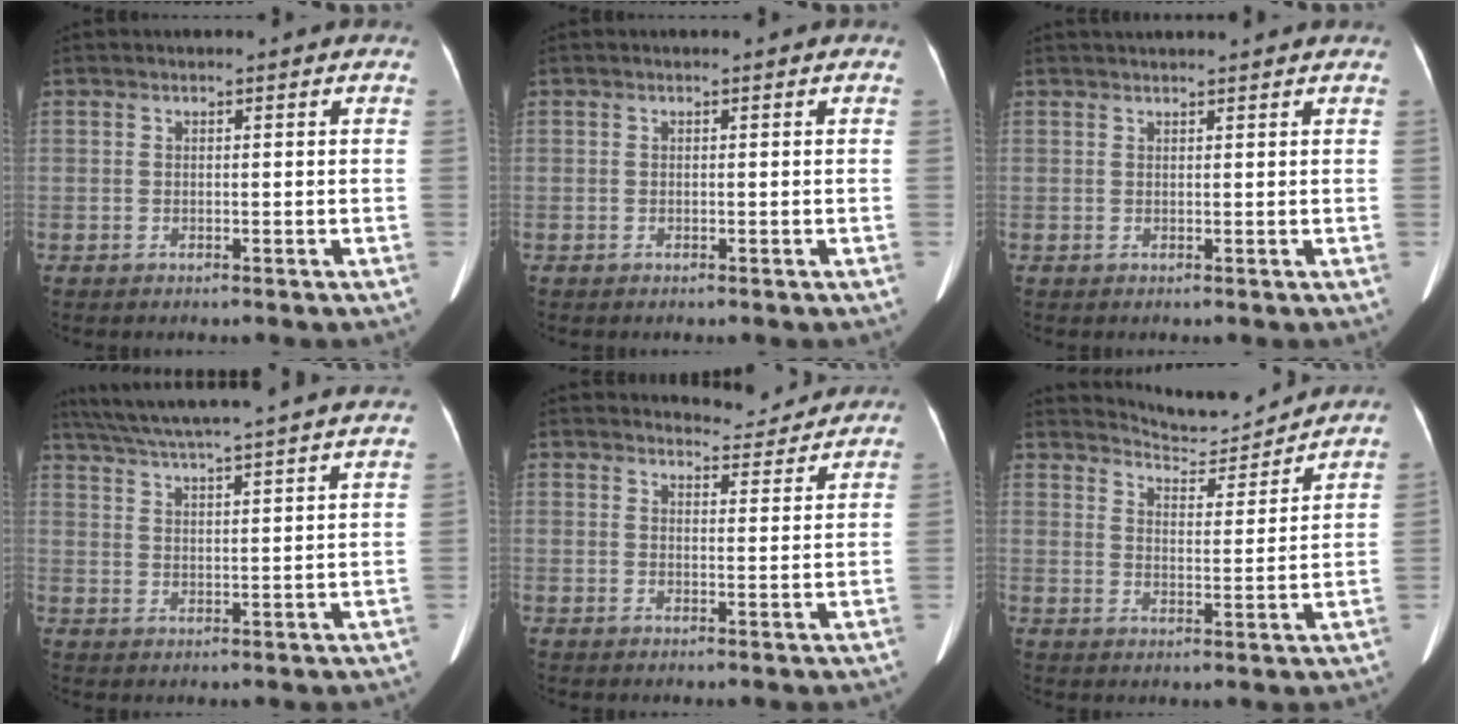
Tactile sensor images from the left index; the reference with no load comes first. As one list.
[{"total": 0.0}, {"total": 5.4, "force": [5.1, -0.1, 1.8], "torque": [-0.021, 0.030, 0.063]}, {"total": 23.3, "force": [20.9, -0.2, 10.4], "torque": [-0.182, 0.007, 0.283]}, {"total": 4.8, "force": [4.8, 0.5, -0.6], "torque": [0.001, -0.005, 0.059]}, {"total": 7.9, "force": [7.9, 0.1, -0.2], "torque": [-0.008, -0.005, 0.122]}]